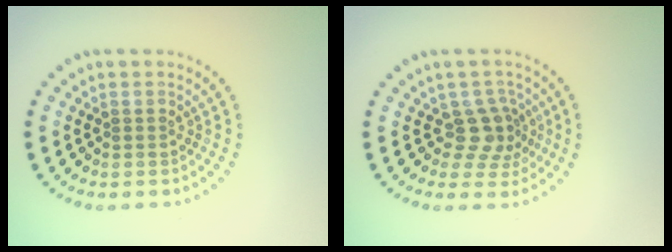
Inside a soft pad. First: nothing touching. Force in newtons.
{"total": 2.9, "press": 2.2, "slide": 1.9}